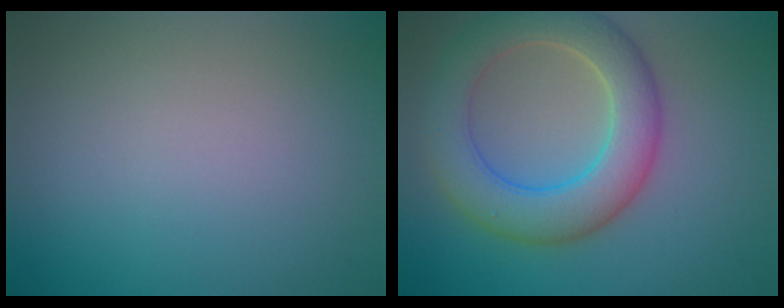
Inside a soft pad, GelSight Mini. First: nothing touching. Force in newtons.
{"total": 7.1, "press": 7.0, "slide": 0.5}